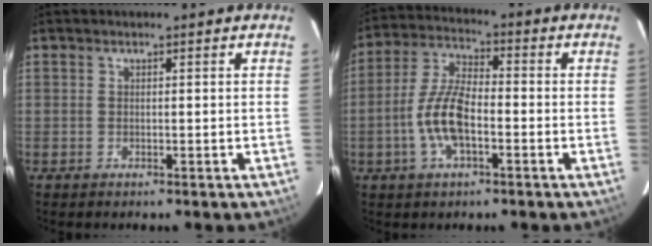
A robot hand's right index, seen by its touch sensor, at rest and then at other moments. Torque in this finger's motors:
{"motor_torque": [0.74, -0.22, 0.27, 0.11]}